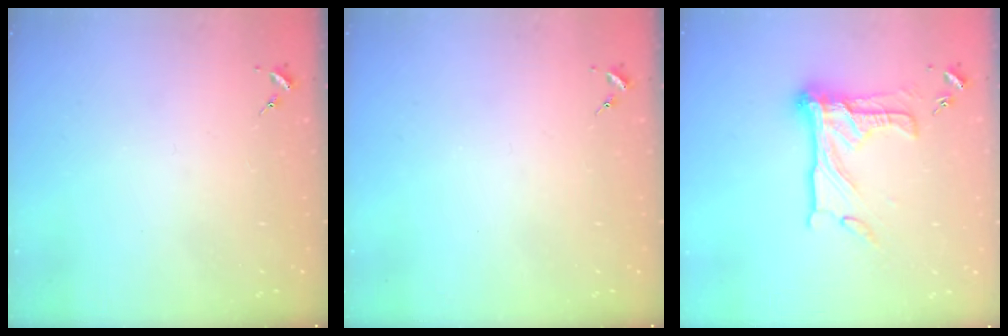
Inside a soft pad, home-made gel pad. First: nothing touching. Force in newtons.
{"total": 0.0}
{"total": 19.0, "press": 18.9, "slide": 1.4}